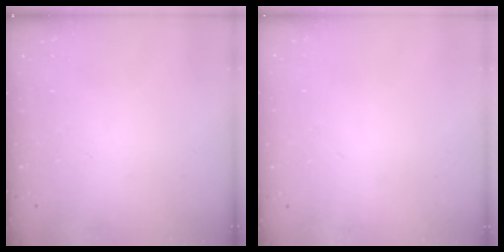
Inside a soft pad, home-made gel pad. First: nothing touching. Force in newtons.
{"total": 1.8, "press": 1.8, "slide": 0.2}